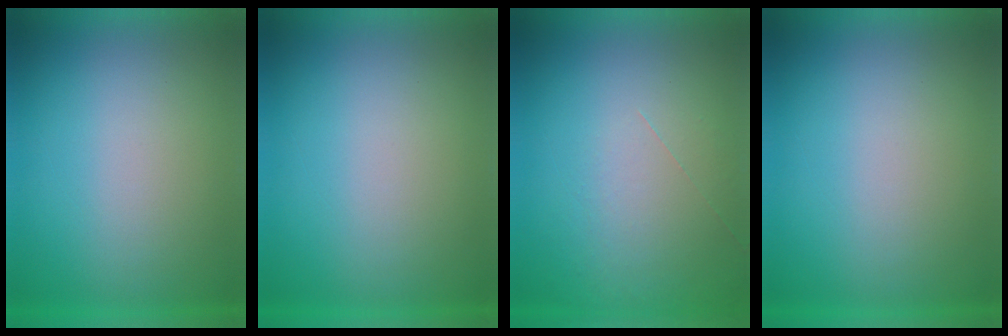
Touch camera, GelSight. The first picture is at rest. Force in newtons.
{"total": 0.0}
{"total": 1.2}
{"total": 0.0}